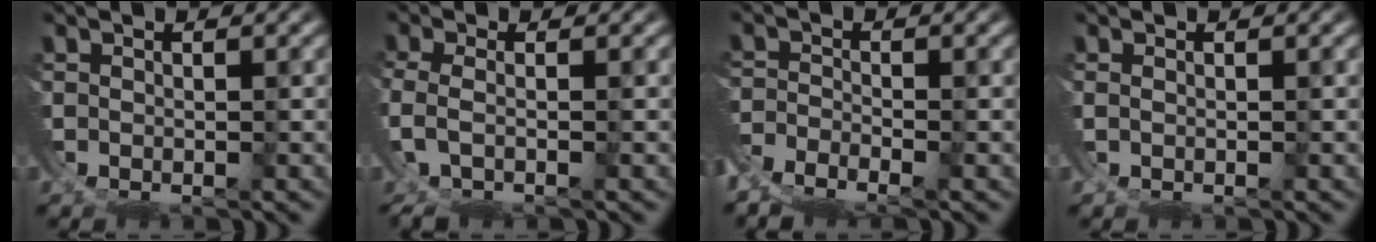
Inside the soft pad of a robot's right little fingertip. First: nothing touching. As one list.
[{"total": 2.8, "force": [-1.0, 1.6, 2.0], "torque": [-0.062, -0.016, -0.012]}, {"total": 6.6, "force": [-4.4, 4.0, 2.8], "torque": [-0.067, -0.031, -0.068]}, {"total": 0.7, "force": [0.0, 0.6, 0.3], "torque": [-0.013, -0.002, 0.001]}]